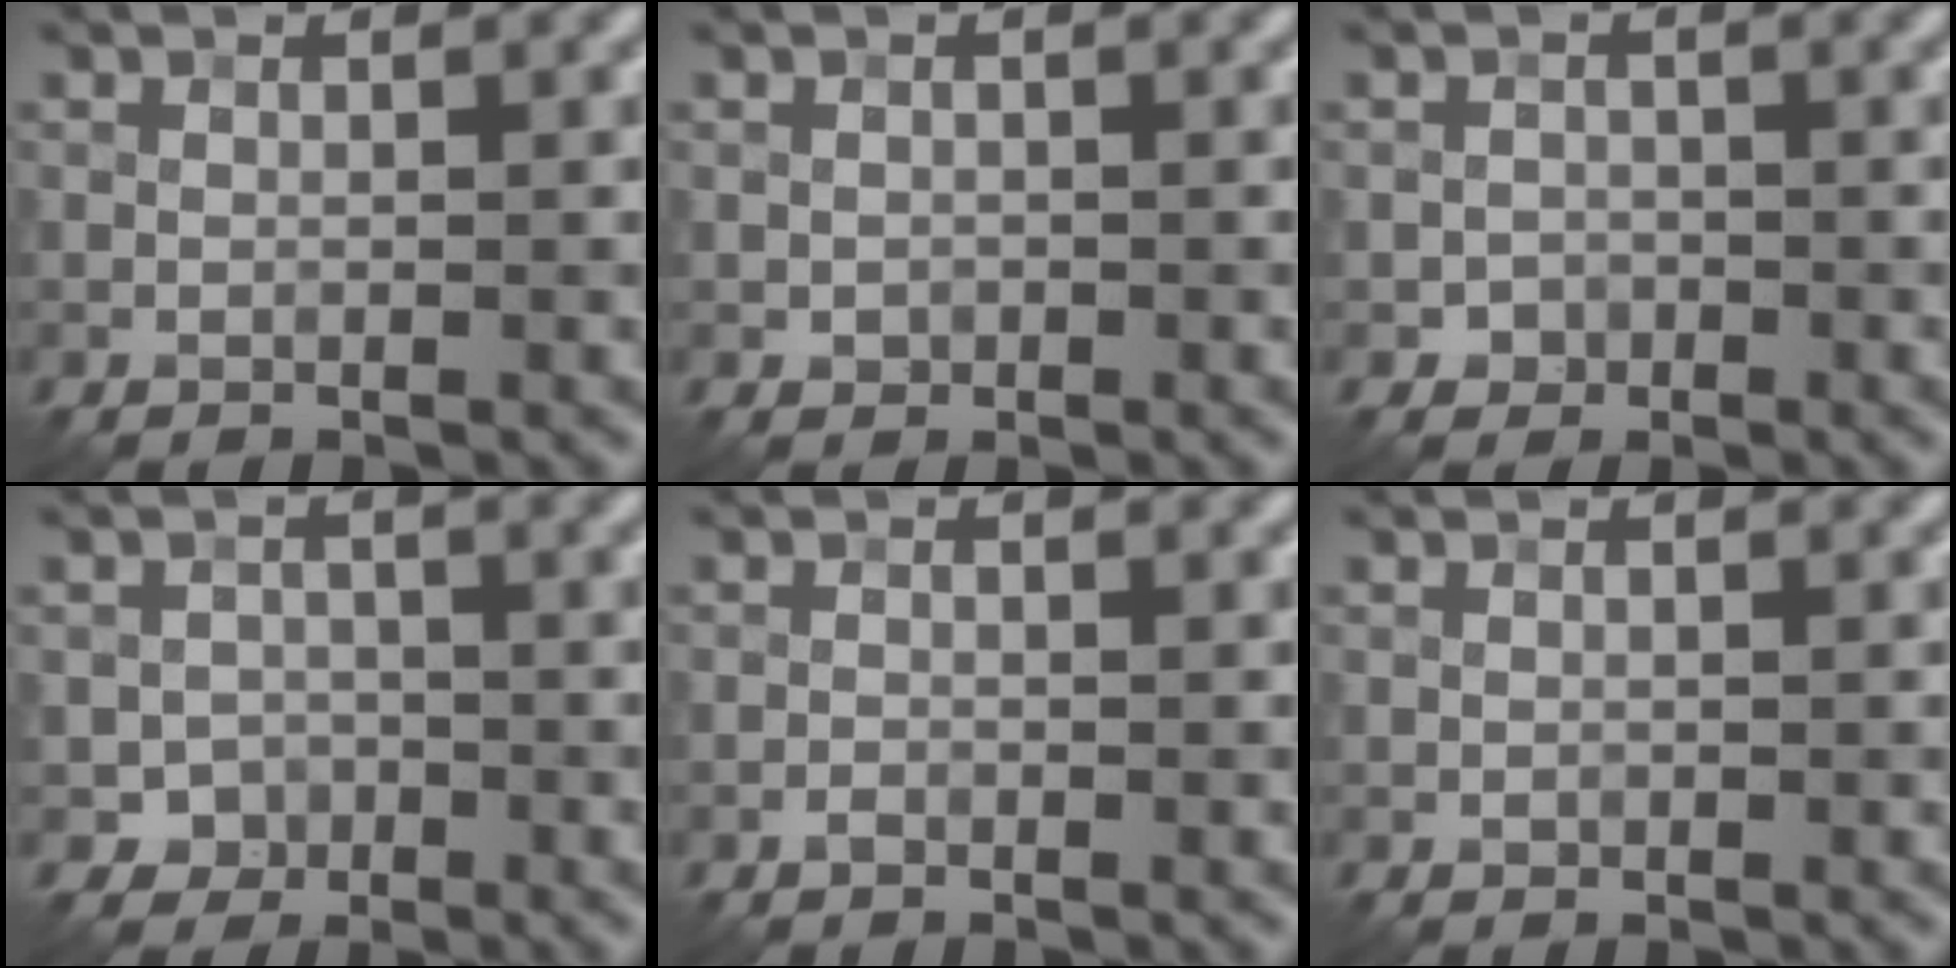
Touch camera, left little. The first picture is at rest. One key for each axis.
{"total": 0.7, "fx": -0.2, "fy": 0.7, "fz": 0.2, "tx": 0.002, "ty": -0.004, "tz": -0.004}
{"total": 1.3, "fx": -0.6, "fy": 1.1, "fz": 0.0, "tx": 0.010, "ty": 0.002, "tz": -0.012}
{"total": 2.0, "fx": -0.9, "fy": 1.8, "fz": 0.1, "tx": 0.011, "ty": 0.005, "tz": -0.018}
{"total": 0.5, "fx": -0.4, "fy": 0.3, "fz": 0.2, "tx": -0.002, "ty": 0.000, "tz": -0.010}
{"total": 0.0}